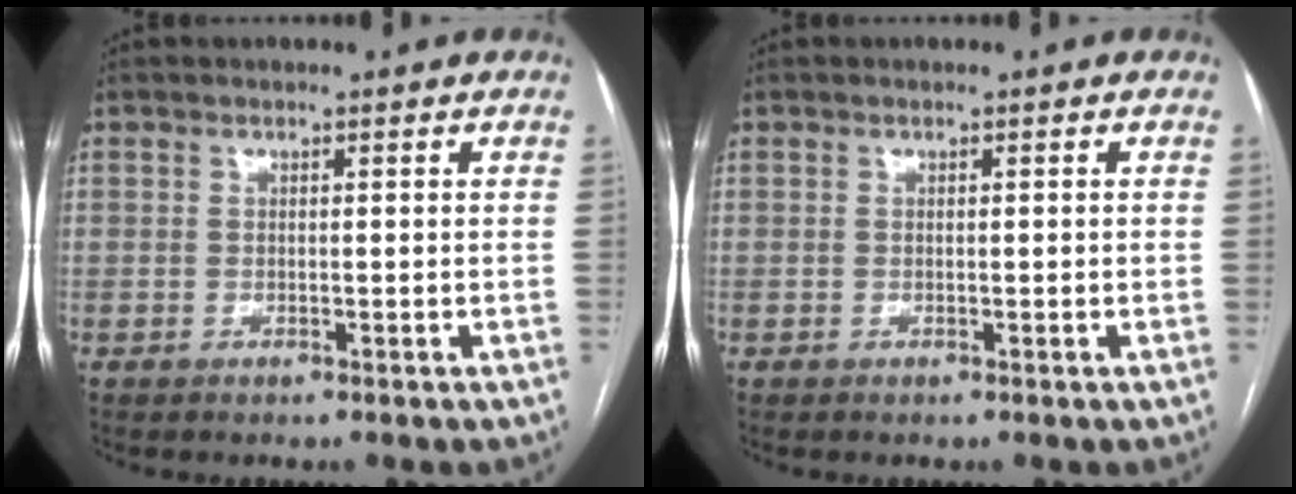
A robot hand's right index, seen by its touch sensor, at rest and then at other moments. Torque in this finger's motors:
{"motor_torque": [0.06, -0.04, 0.00, 0.01]}